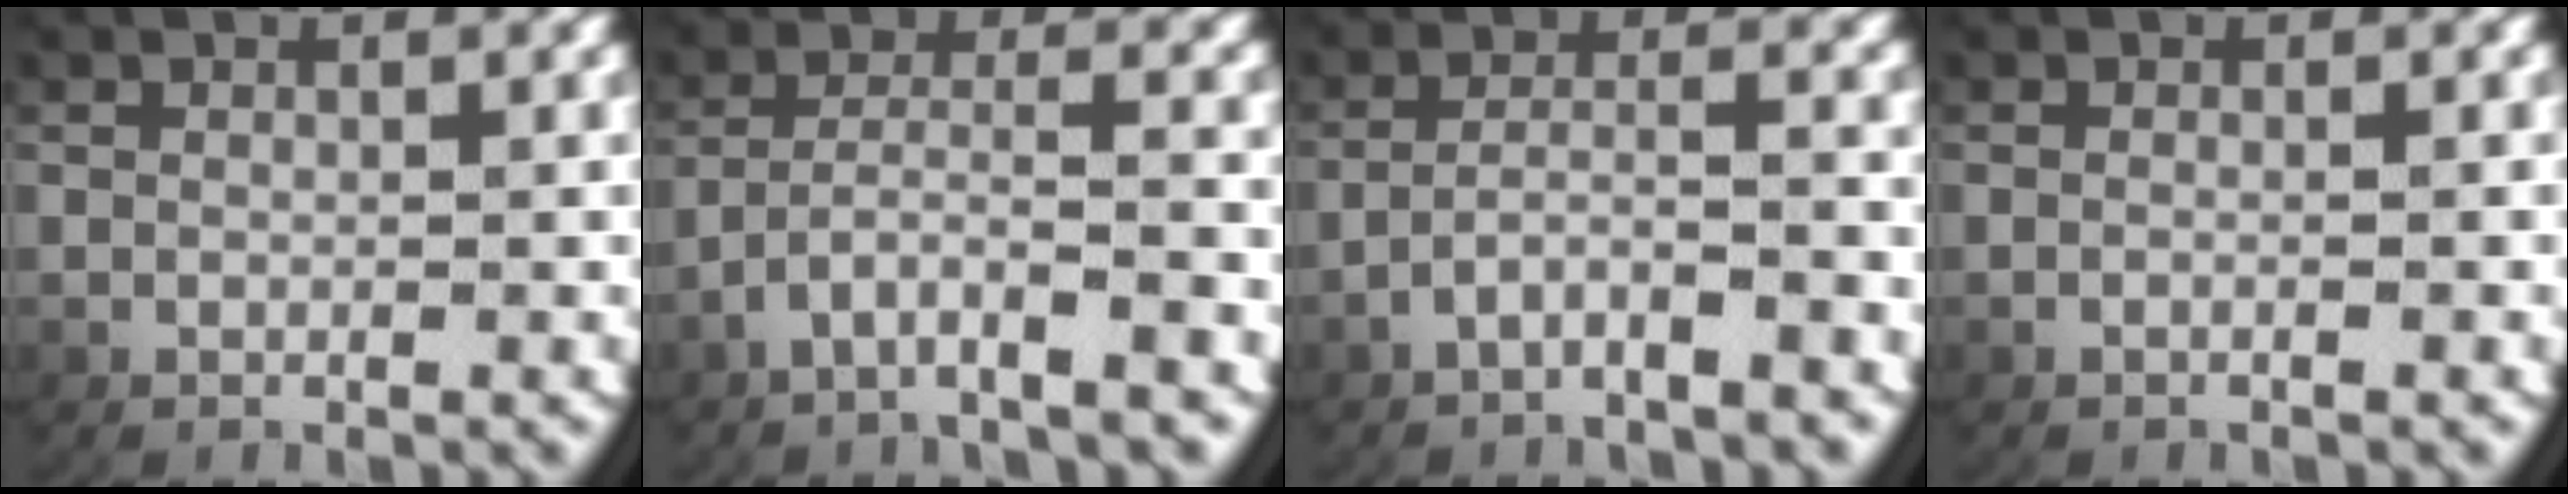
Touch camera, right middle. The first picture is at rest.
{"total": 4.1, "force": [-2.9, 0.6, 2.9], "torque": [-0.064, -0.014, -0.040]}
{"total": 3.8, "force": [-3.2, 0.3, 2.0], "torque": [-0.050, -0.013, -0.047]}
{"total": 0.7, "force": [-0.6, -0.1, 0.3], "torque": [-0.008, 0.002, -0.011]}